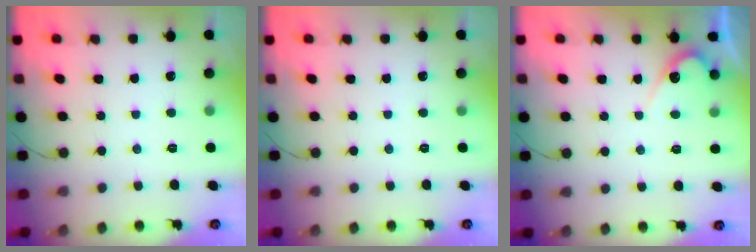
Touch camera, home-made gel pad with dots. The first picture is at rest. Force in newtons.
{"total": 0.0}
{"total": 4.8, "press": 4.7, "slide": 0.3}